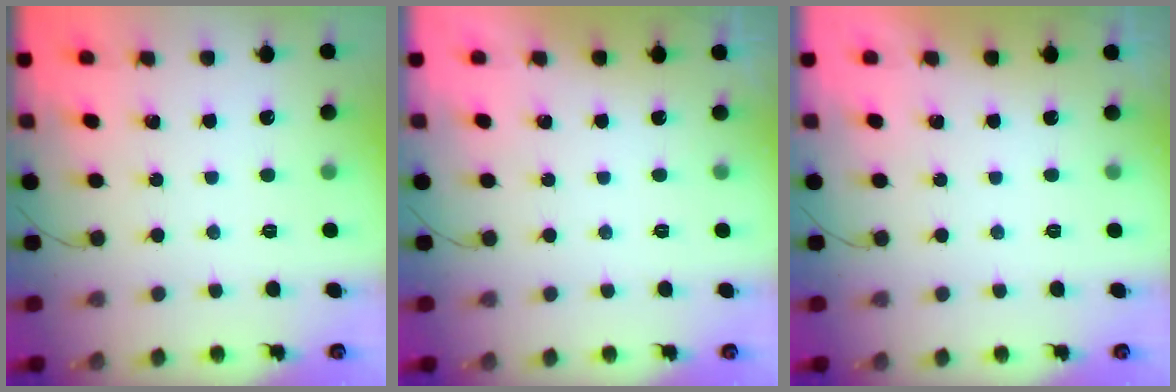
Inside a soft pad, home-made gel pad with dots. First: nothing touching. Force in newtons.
{"total": 0.0}
{"total": 0.0}